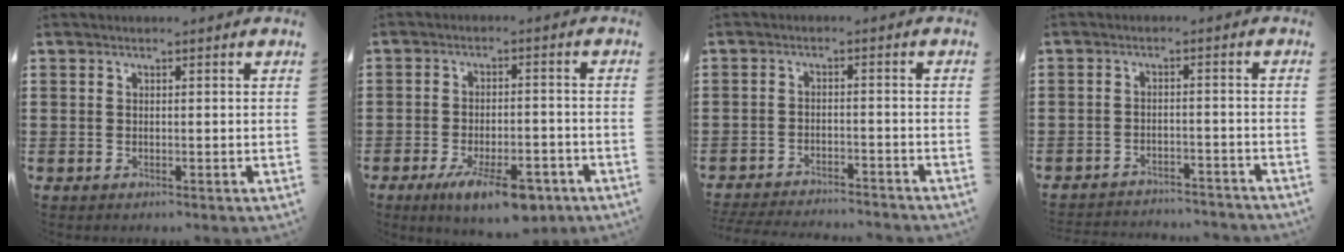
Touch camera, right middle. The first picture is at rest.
{"total": 7.9, "force": [-5.2, 2.3, 5.5], "torque": [-0.101, 0.000, -0.090]}
{"total": 3.7, "force": [-3.7, 0.0, 0.4], "torque": [-0.017, -0.003, -0.079]}
{"total": 3.0, "force": [-3.0, 0.1, 0.0], "torque": [-0.006, -0.001, -0.064]}